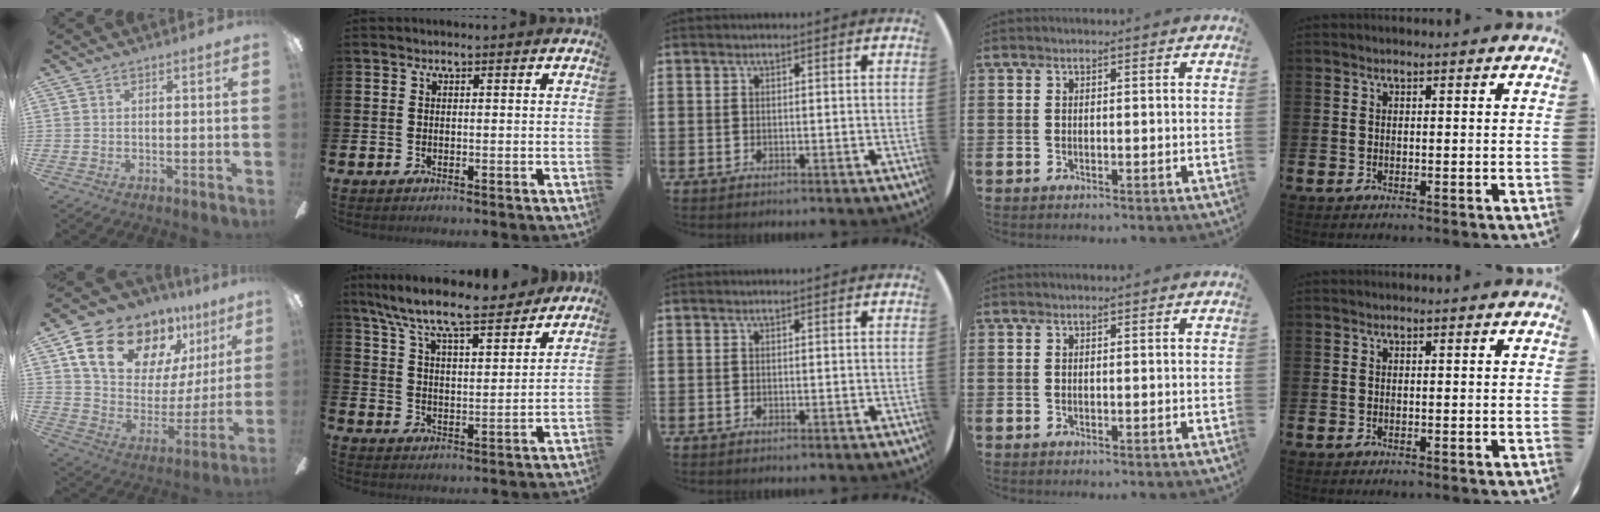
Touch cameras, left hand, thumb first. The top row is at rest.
{"thumb": {"total": 19.4, "force": [13.3, 11.4, 8.4], "torque": [-0.142, -0.086, 0.246]}, "index": {"total": 9.0, "force": [8.3, 1.1, 3.4], "torque": [-0.103, -0.054, 0.143]}}